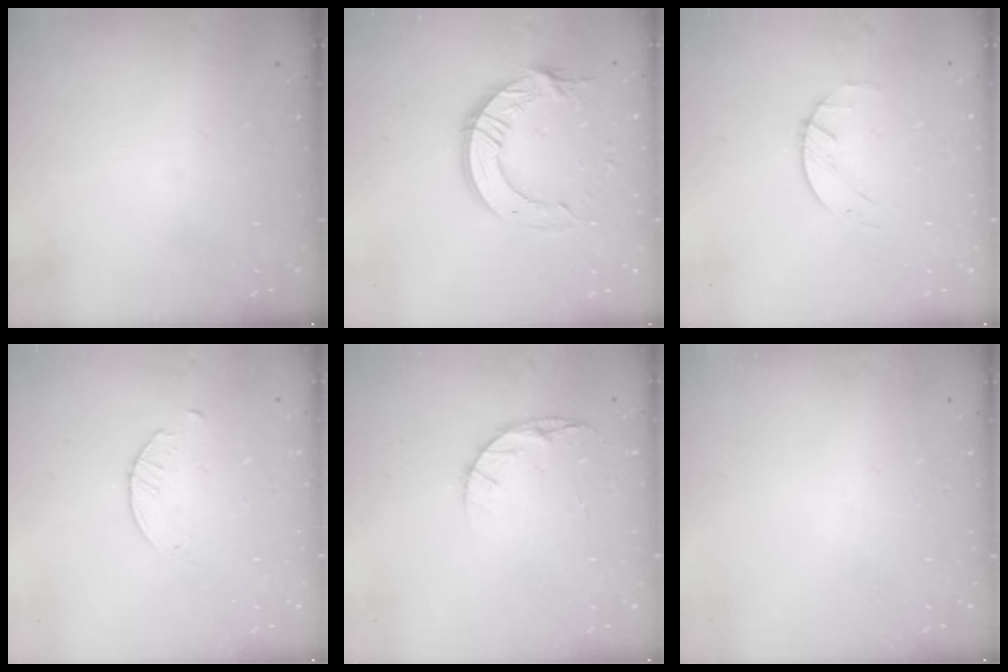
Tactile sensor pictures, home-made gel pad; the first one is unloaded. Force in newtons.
{"total": 13.5, "press": 13.5, "slide": 1.4}
{"total": 2.2, "press": 2.2, "slide": 0.4}
{"total": 2.0, "press": 2.0, "slide": 0.3}
{"total": 5.8, "press": 5.8, "slide": 0.6}
{"total": 0.0}